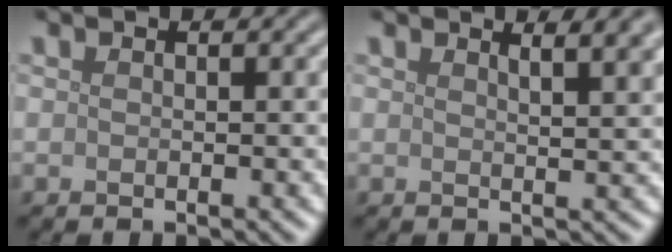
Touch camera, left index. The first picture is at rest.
{"total": 4.1, "force": [2.7, 1.4, 2.8], "torque": [-0.010, 0.016, 0.023]}